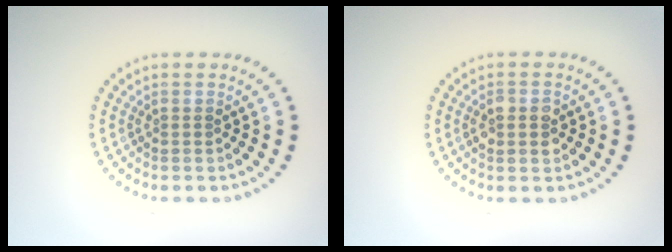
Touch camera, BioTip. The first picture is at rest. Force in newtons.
{"total": 2.4, "press": 2.4, "slide": 0.2}